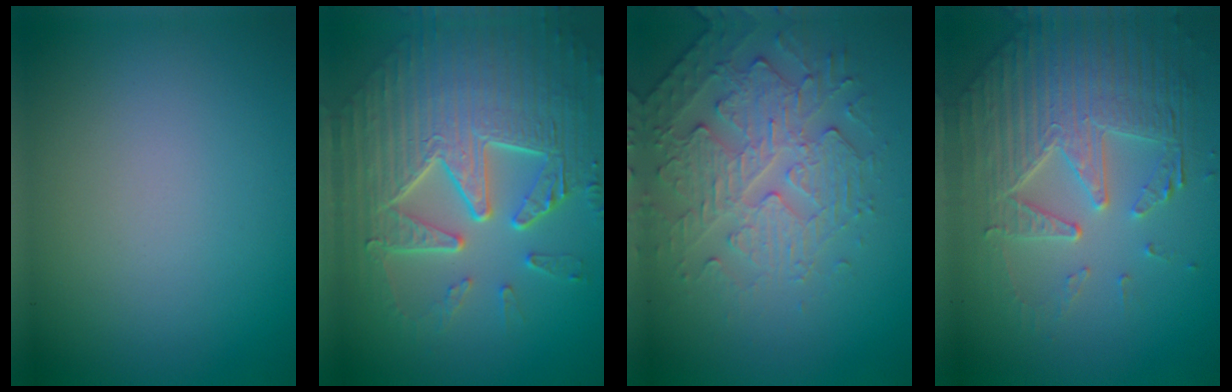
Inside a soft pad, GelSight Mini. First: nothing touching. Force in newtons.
{"total": 9.4, "press": 6.4, "slide": 6.9}
{"total": 4.8, "press": 3.6, "slide": 3.2}
{"total": 7.1, "press": 5.3, "slide": 4.7}